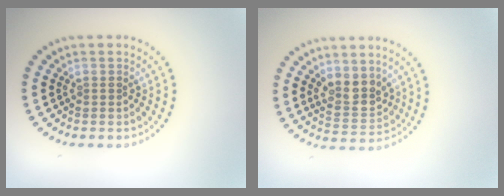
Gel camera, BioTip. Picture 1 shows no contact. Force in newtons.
{"total": 3.1, "press": 2.9, "slide": 1.2}